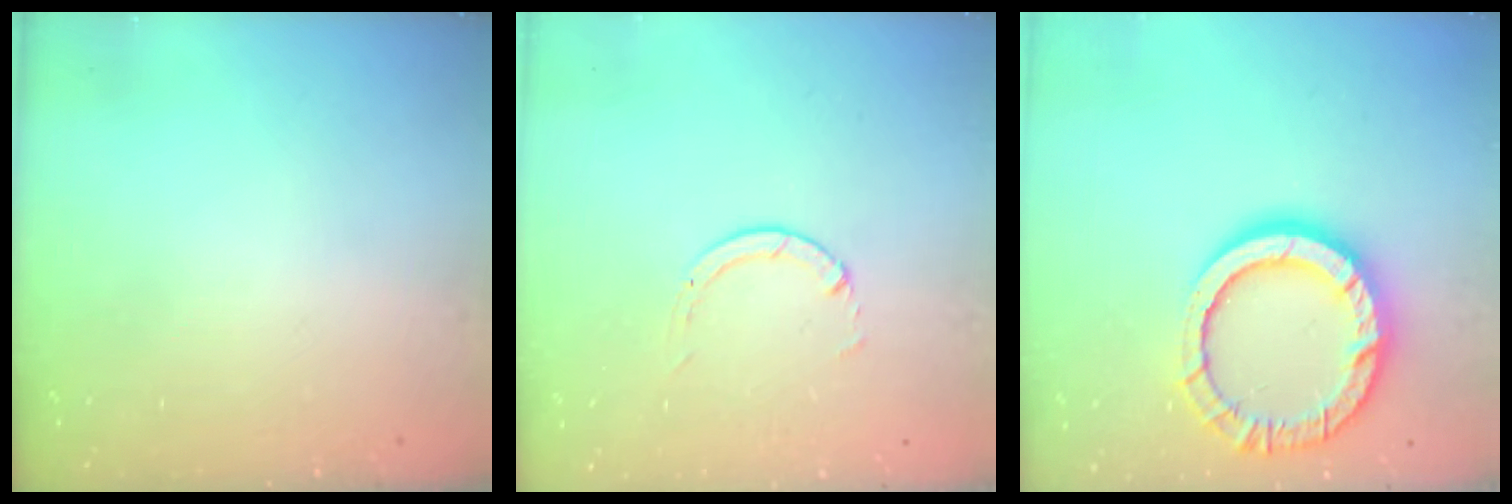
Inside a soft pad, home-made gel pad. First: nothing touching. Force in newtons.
{"total": 1.3, "press": 1.3, "slide": 0.2}
{"total": 14.5, "press": 14.5, "slide": 1.1}